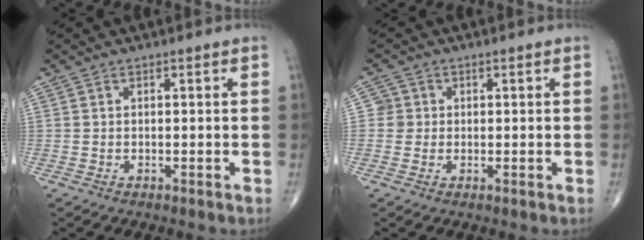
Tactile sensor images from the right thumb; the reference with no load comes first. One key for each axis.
{"total": 2.5, "fx": 0.2, "fy": 2.5, "fz": 0.0, "tx": 0.021, "ty": 0.007, "tz": -0.003}